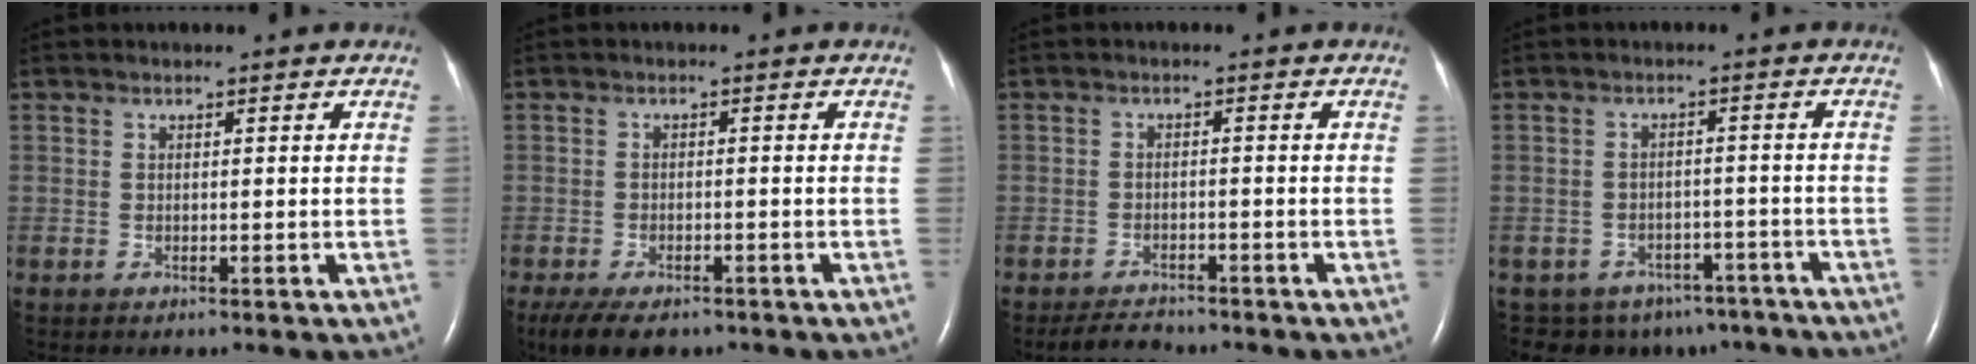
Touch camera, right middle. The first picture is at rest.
{"total": 7.4, "force": [-5.3, 3.1, 4.0], "torque": [-0.068, -0.009, -0.082]}
{"total": 3.5, "force": [-3.3, 1.0, 0.9], "torque": [-0.023, -0.009, -0.055]}
{"total": 10.9, "force": [-8.2, 6.9, 2.4], "torque": [-0.030, 0.016, -0.089]}